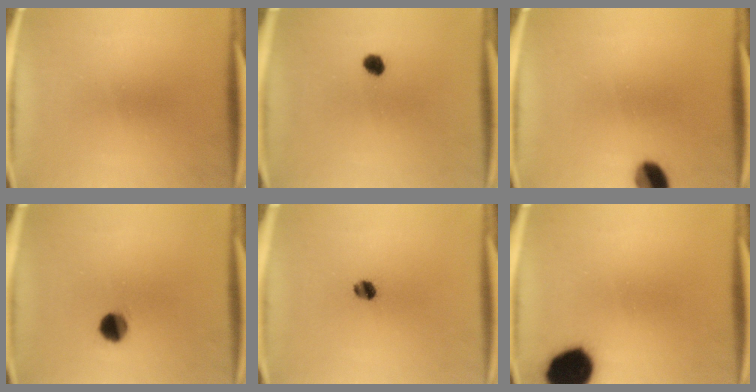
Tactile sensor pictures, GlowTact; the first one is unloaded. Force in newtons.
{"total": 2.5}
{"total": 6.0}
{"total": 5.3}
{"total": 3.0}
{"total": 14.9}